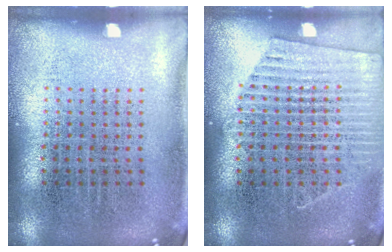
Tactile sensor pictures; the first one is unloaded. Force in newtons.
{"total": 2.4, "press": 2.4, "slide": 0.2}